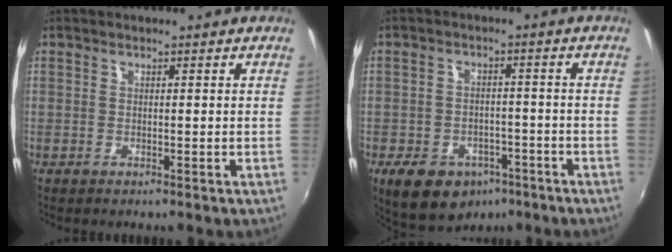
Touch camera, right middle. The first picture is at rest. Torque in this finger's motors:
{"motor_torque": [0.94, -0.91, 0.10, 0.07]}